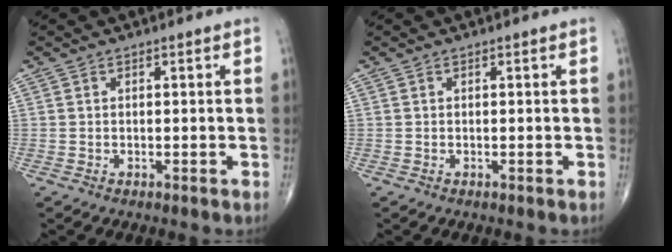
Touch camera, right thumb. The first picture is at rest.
{"total": 0.0}